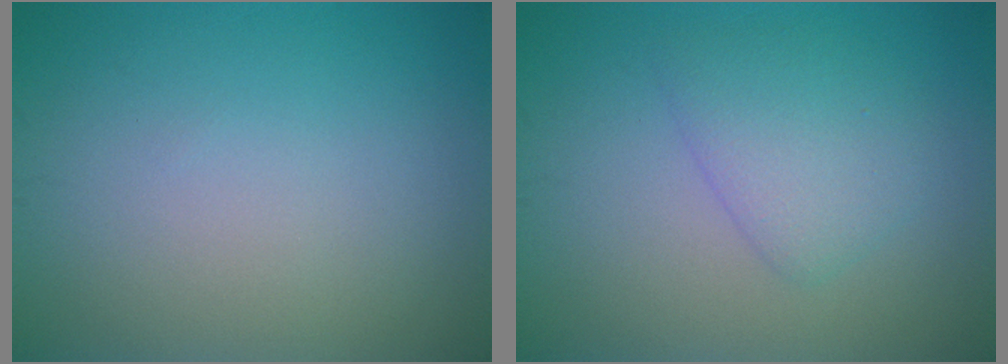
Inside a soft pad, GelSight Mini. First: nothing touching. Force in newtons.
{"total": 3.1, "press": 3.0, "slide": 0.3}